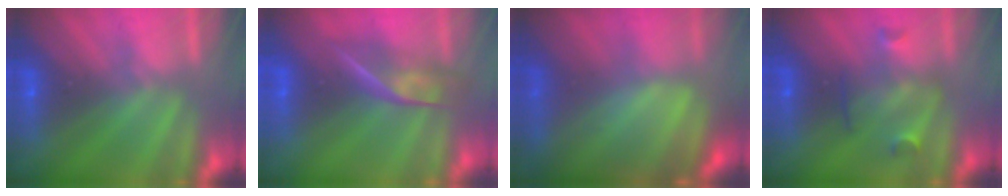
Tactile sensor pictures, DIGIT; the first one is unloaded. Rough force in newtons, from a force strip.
{"total": 2.4}
{"total": 6.7}
{"total": 3.0}